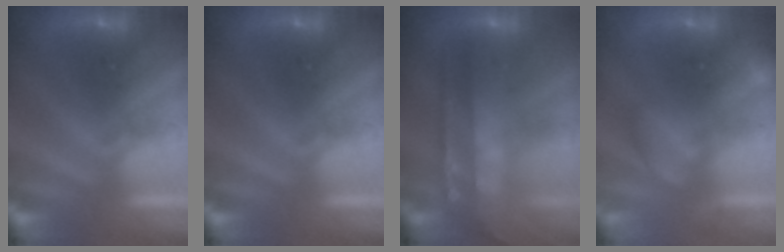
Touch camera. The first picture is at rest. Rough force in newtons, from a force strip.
{"total": 0.0}
{"total": 6.8}
{"total": 2.4}